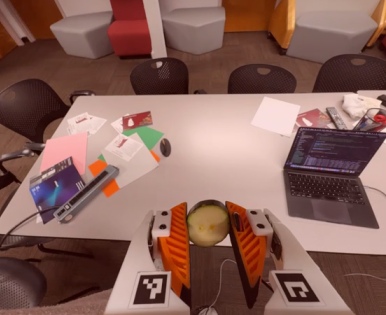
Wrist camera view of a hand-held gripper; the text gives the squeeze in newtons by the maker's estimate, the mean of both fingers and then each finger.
{"total": 12.3, "left": 12.9, "right": 11.8}